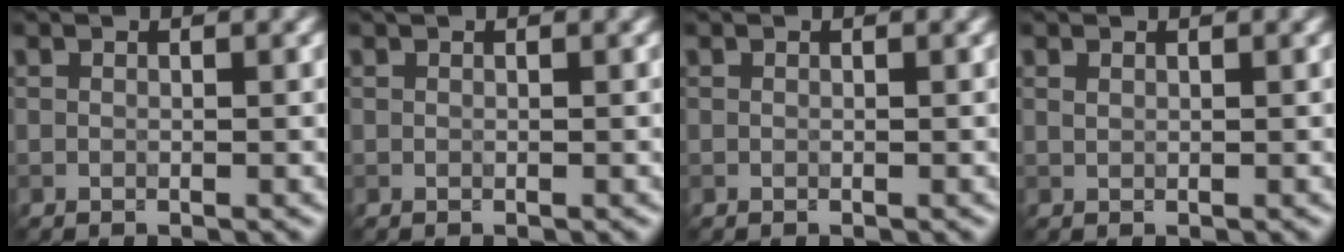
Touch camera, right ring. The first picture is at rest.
{"total": 0.0}
{"total": 0.0}
{"total": 0.5, "force": [0.4, 0.3, 0.2], "torque": [-0.006, 0.000, 0.010]}